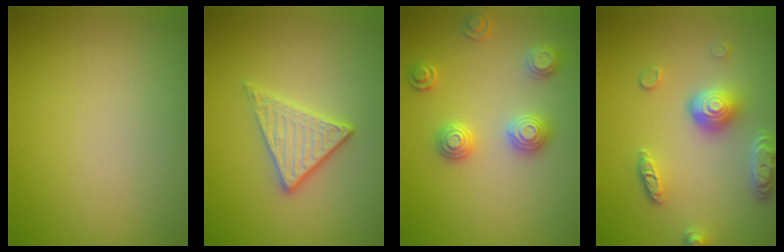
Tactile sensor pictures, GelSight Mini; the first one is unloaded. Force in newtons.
{"total": 3.0, "press": 2.7, "slide": 1.2}
{"total": 3.0, "press": 2.9, "slide": 0.6}
{"total": 4.9, "press": 3.7, "slide": 3.2}